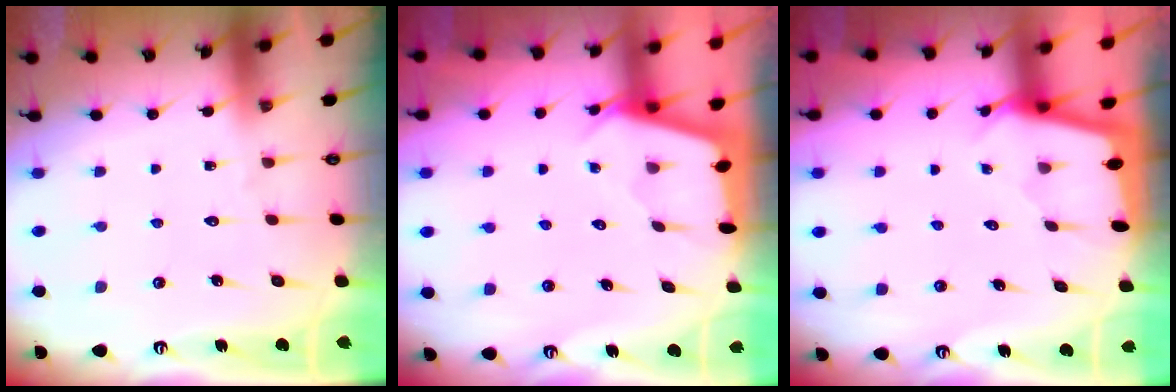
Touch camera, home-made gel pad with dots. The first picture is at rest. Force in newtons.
{"total": 2.5, "press": 2.5, "slide": 0.3}
{"total": 1.8, "press": 1.8, "slide": 0.3}